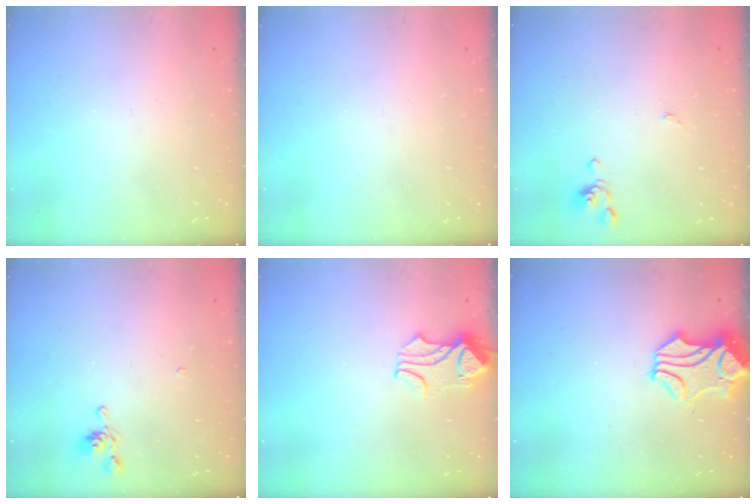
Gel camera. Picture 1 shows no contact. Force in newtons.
{"total": 0.0}
{"total": 0.5, "press": 0.5, "slide": 0.3}
{"total": 6.2, "press": 6.2, "slide": 0.2}
{"total": 1.3, "press": 1.2, "slide": 0.4}
{"total": 1.4, "press": 0.6, "slide": 1.3}